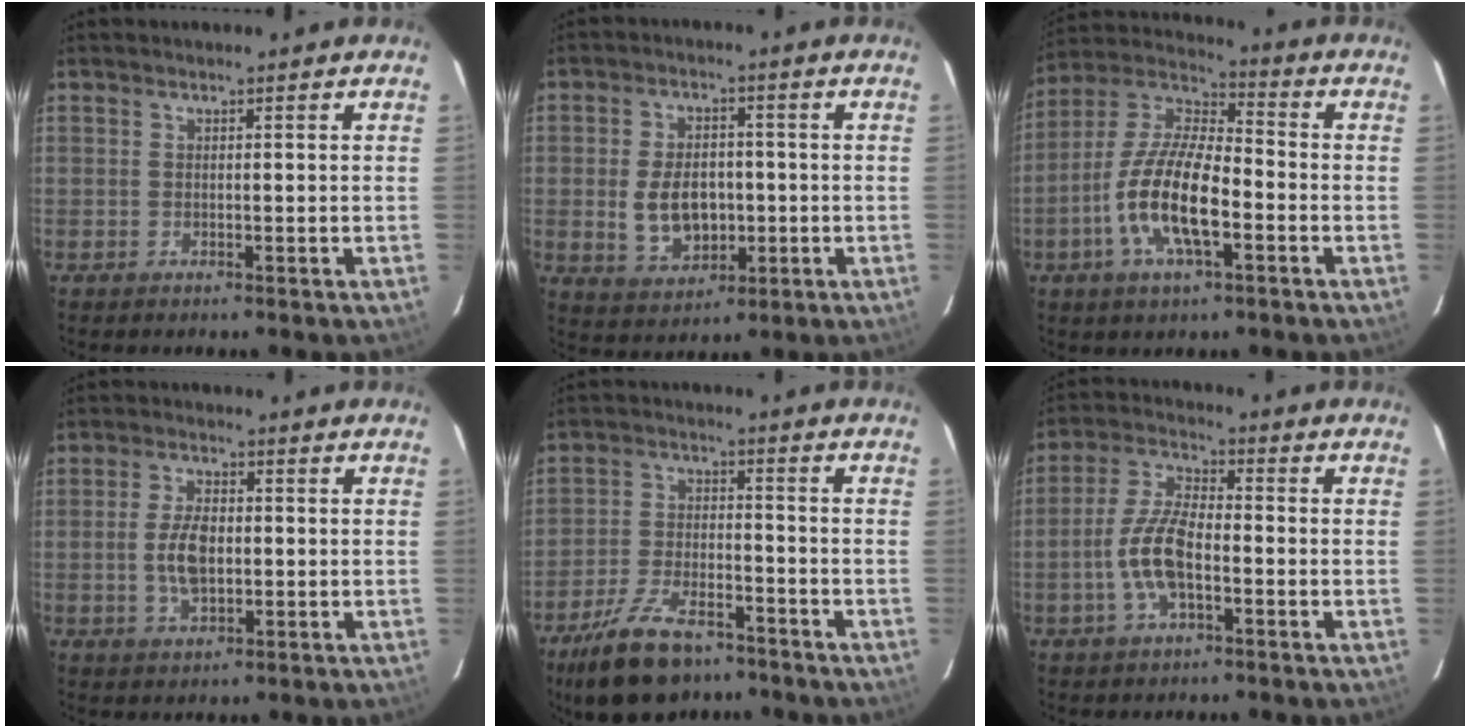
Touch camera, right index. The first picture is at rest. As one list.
[{"total": 9.6, "force": [-1.2, 6.3, 7.1], "torque": [-0.146, 0.001, -0.007]}, {"total": 15.5, "force": [-5.1, 5.4, 13.6], "torque": [-0.278, -0.004, -0.100]}, {"total": 7.0, "force": [-0.5, 3.8, 5.9], "torque": [-0.114, 0.001, -0.005]}, {"total": 14.6, "force": [-10.5, 6.5, 7.8], "torque": [-0.171, -0.013, -0.178]}, {"total": 9.6, "force": [-3.0, 3.7, 8.4], "torque": [-0.177, 0.006, -0.057]}]